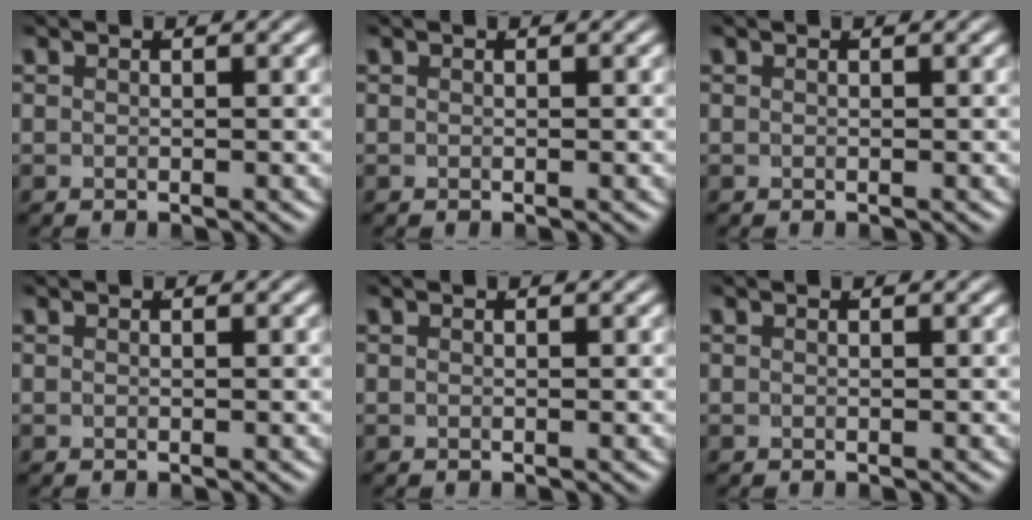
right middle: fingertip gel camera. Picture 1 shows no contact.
{"total": 0.0}
{"total": 0.0}
{"total": 0.0}
{"total": 0.0}
{"total": 0.0}